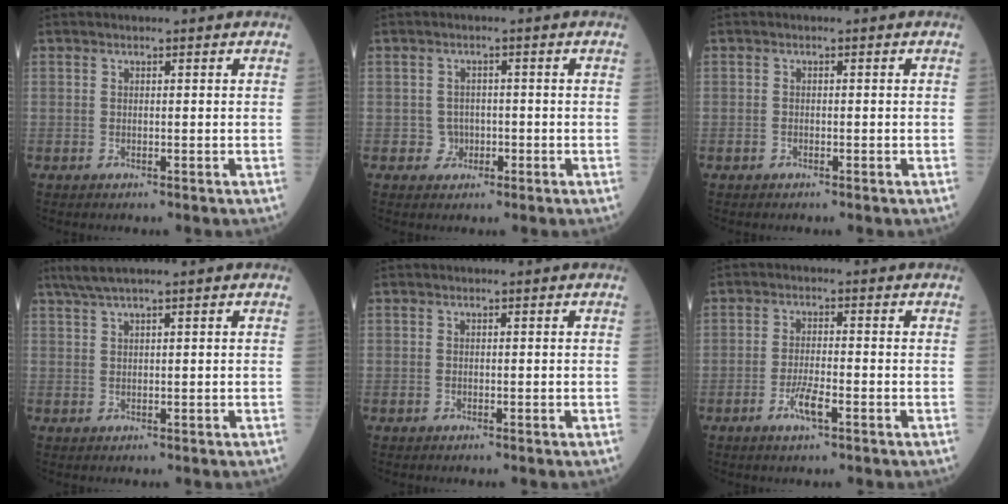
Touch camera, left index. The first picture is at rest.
{"total": 2.3, "force": [-0.8, 2.2, 0.2], "torque": [0.001, 0.010, -0.007]}
{"total": 0.5, "force": [-0.4, 0.4, 0.1], "torque": [-0.003, 0.003, -0.005]}
{"total": 3.7, "force": [2.9, -0.4, 2.2], "torque": [-0.045, 0.025, 0.060]}
{"total": 0.0}
{"total": 3.8, "force": [-2.0, 0.6, 3.2], "torque": [-0.068, -0.001, -0.035]}